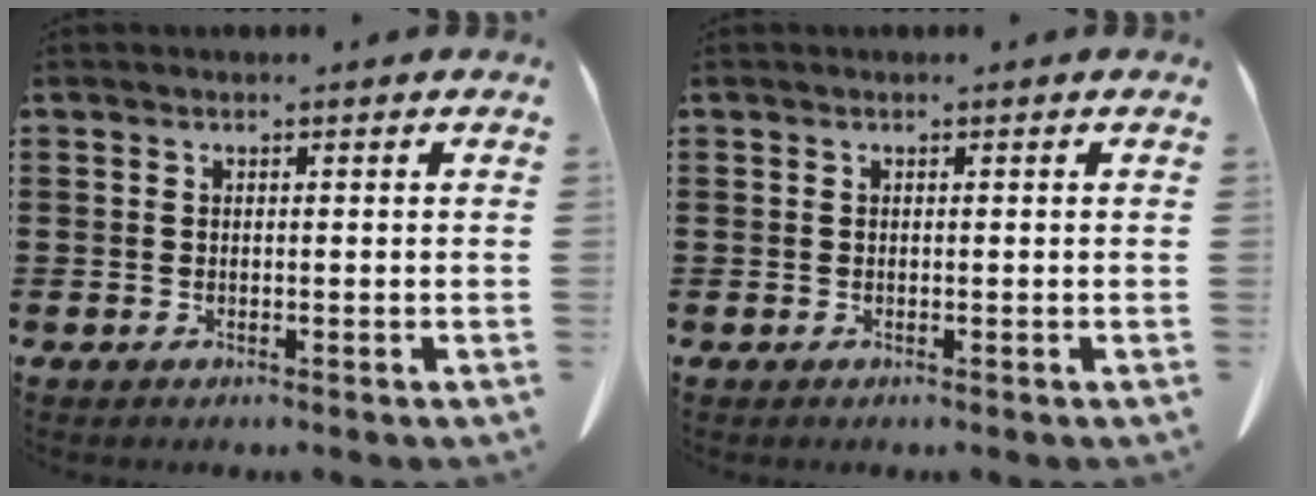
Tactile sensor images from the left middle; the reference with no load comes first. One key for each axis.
{"total": 0.0}